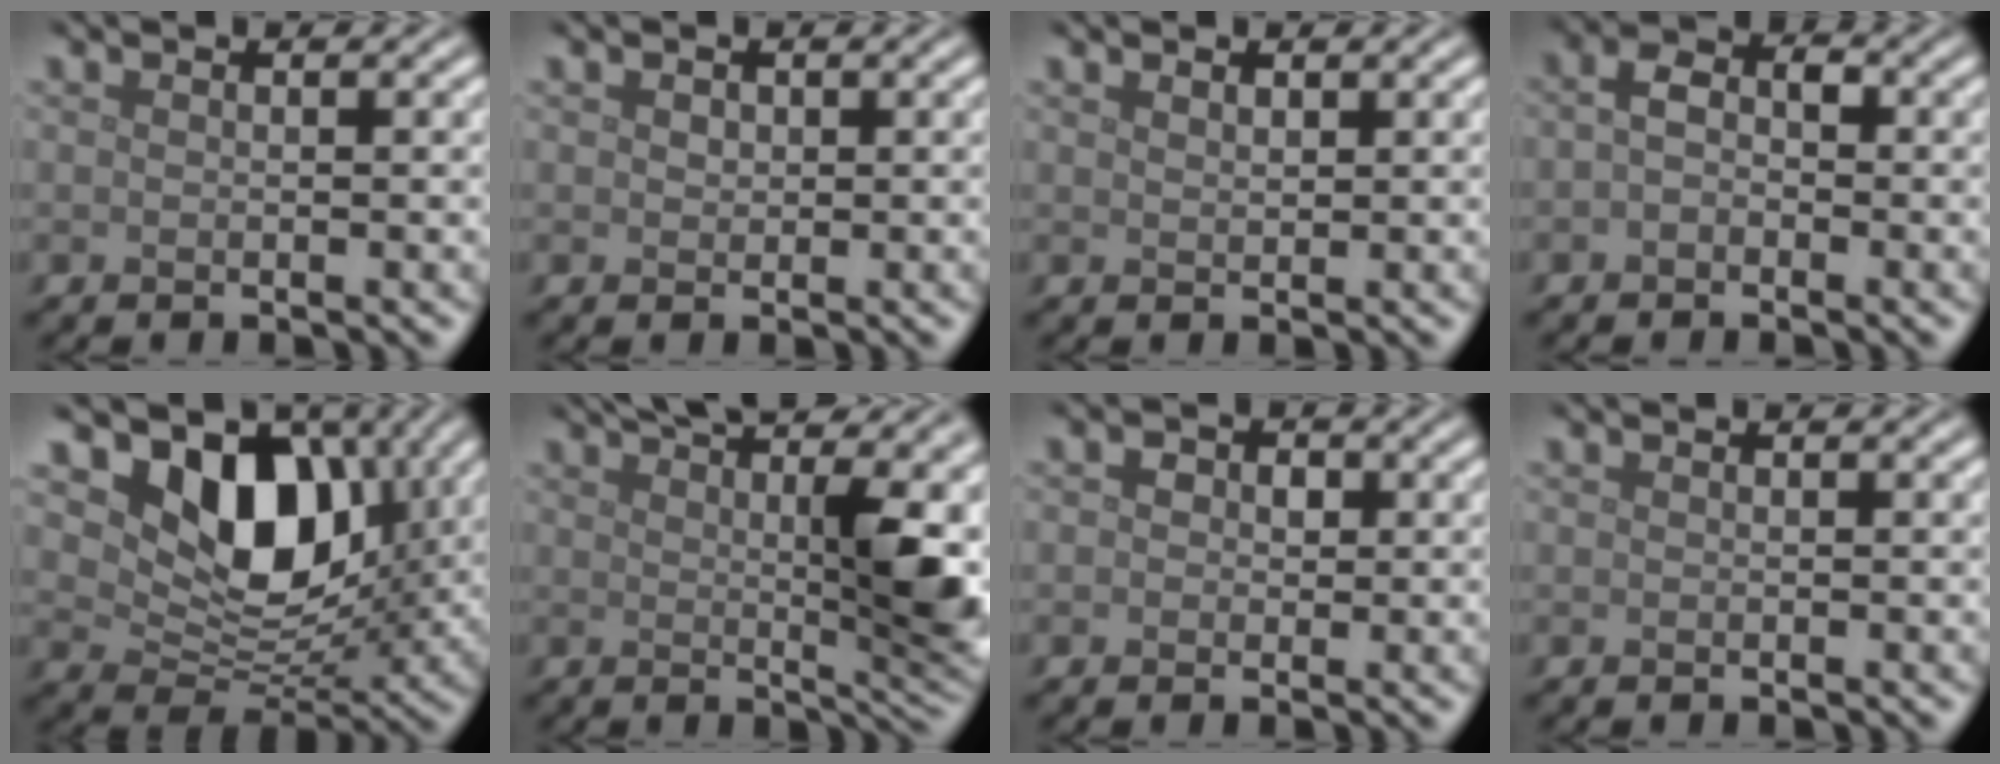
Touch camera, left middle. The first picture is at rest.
{"total": 0.7, "force": [0.3, 0.6, 0.1], "torque": [-0.006, -0.004, 0.005]}
{"total": 0.7, "force": [0.6, 0.2, 0.1], "torque": [-0.006, -0.003, 0.014]}
{"total": 2.0, "force": [-0.5, 1.5, 1.2], "torque": [-0.026, 0.003, -0.017]}
{"total": 9.2, "force": [3.2, 6.2, 6.0], "torque": [-0.098, -0.014, 0.050]}
{"total": 11.3, "force": [4.0, 3.3, 10.1], "torque": [-0.114, 0.015, 0.056]}
{"total": 1.9, "force": [0.4, 1.6, 0.8], "torque": [-0.005, 0.001, -0.011]}
{"total": 0.0}